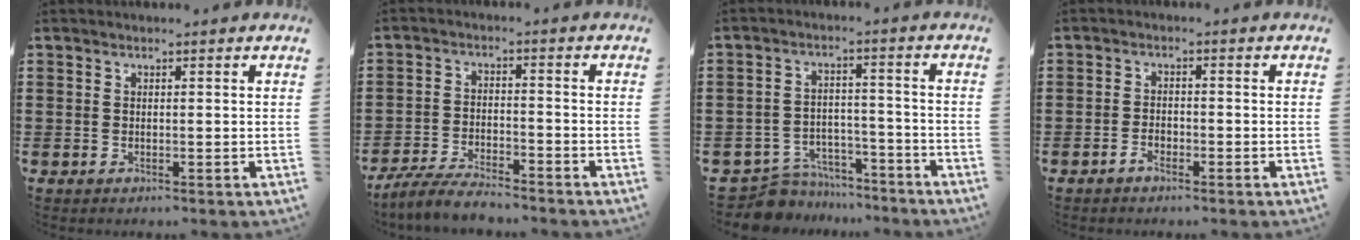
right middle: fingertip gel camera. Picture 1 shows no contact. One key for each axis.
{"total": 5.4, "fx": -5.1, "fy": 0.7, "fz": 1.8, "tx": -0.043, "ty": -0.001, "tz": -0.102}
{"total": 7.1, "fx": -6.8, "fy": 1.6, "fz": 0.6, "tx": -0.019, "ty": 0.016, "tz": -0.138}
{"total": 2.0, "fx": -1.4, "fy": 0.9, "fz": 1.0, "tx": -0.021, "ty": 0.002, "tz": -0.029}